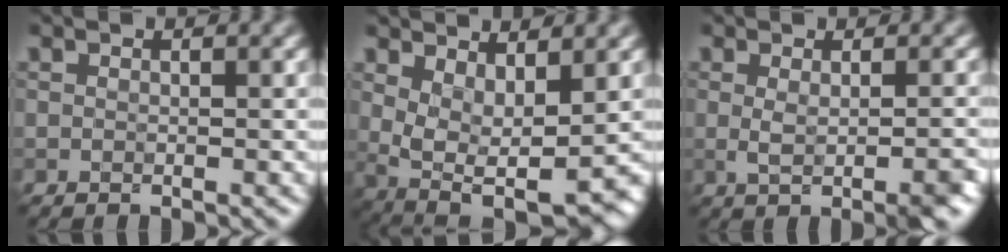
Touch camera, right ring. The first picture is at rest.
{"total": 5.8, "force": [1.1, 3.0, 4.8], "torque": [-0.092, -0.019, 0.027]}
{"total": 3.3, "force": [-0.3, 0.9, 3.2], "torque": [-0.043, -0.003, -0.004]}